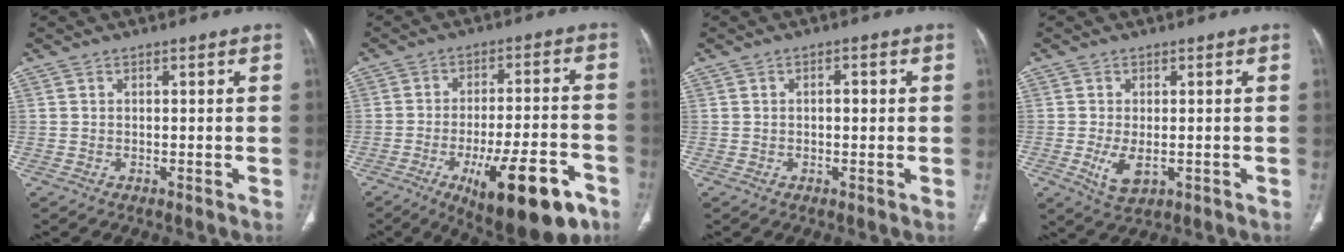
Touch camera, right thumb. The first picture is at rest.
{"total": 18.5, "force": [-9.5, 6.0, 14.7], "torque": [-0.182, 0.040, -0.129]}
{"total": 2.0, "force": [0.2, 1.0, 1.7], "torque": [-0.025, 0.007, 0.001]}
{"total": 4.7, "force": [-1.2, 2.4, 3.8], "torque": [-0.074, -0.011, -0.013]}